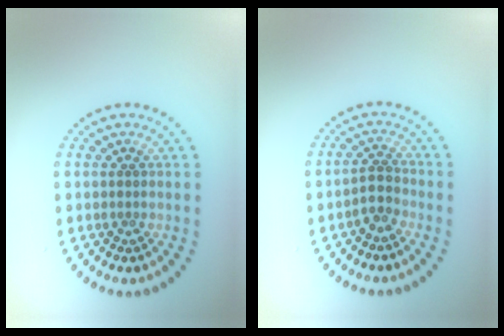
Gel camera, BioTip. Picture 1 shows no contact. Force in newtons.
{"total": 1.8, "press": 1.5, "slide": 1.0}